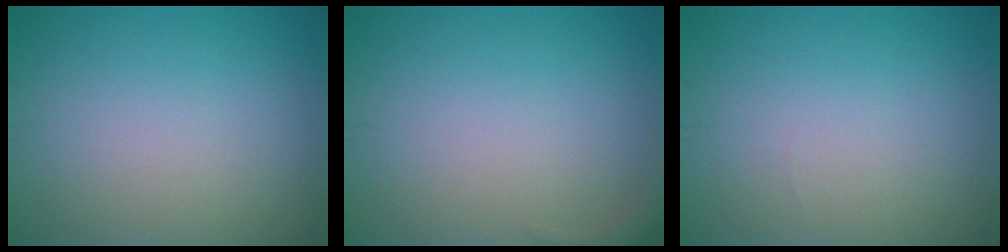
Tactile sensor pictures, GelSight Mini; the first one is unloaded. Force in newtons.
{"total": 1.1, "press": 1.1, "slide": 0.1}
{"total": 0.0}